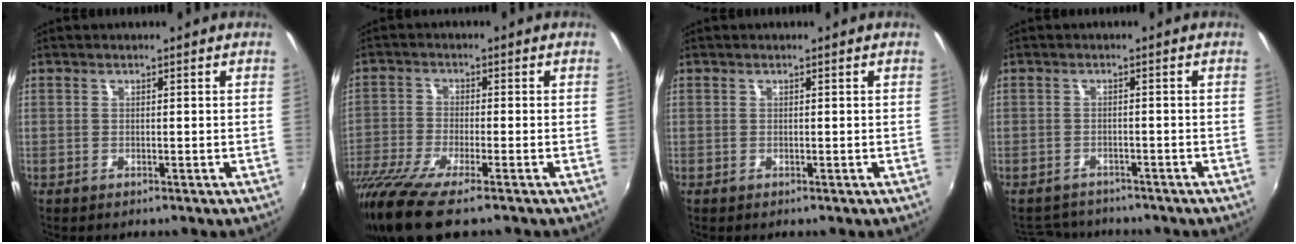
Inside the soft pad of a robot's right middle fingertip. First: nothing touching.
{"total": 12.2, "force": [-9.4, 1.6, 7.6], "torque": [-0.179, -0.050, -0.177]}
{"total": 0.0}
{"total": 6.4, "force": [-5.8, 2.4, 1.2], "torque": [-0.038, -0.002, -0.089]}